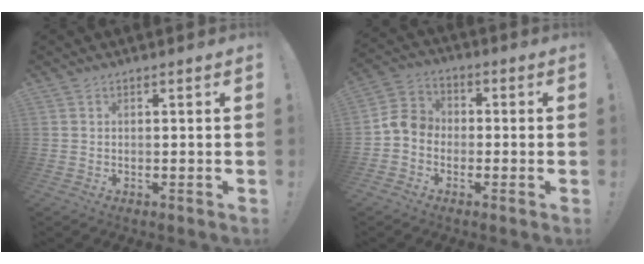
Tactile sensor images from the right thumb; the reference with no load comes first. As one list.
[{"total": 7.7, "force": [-2.1, 6.4, 3.8], "torque": [-0.087, 0.029, -0.035]}]